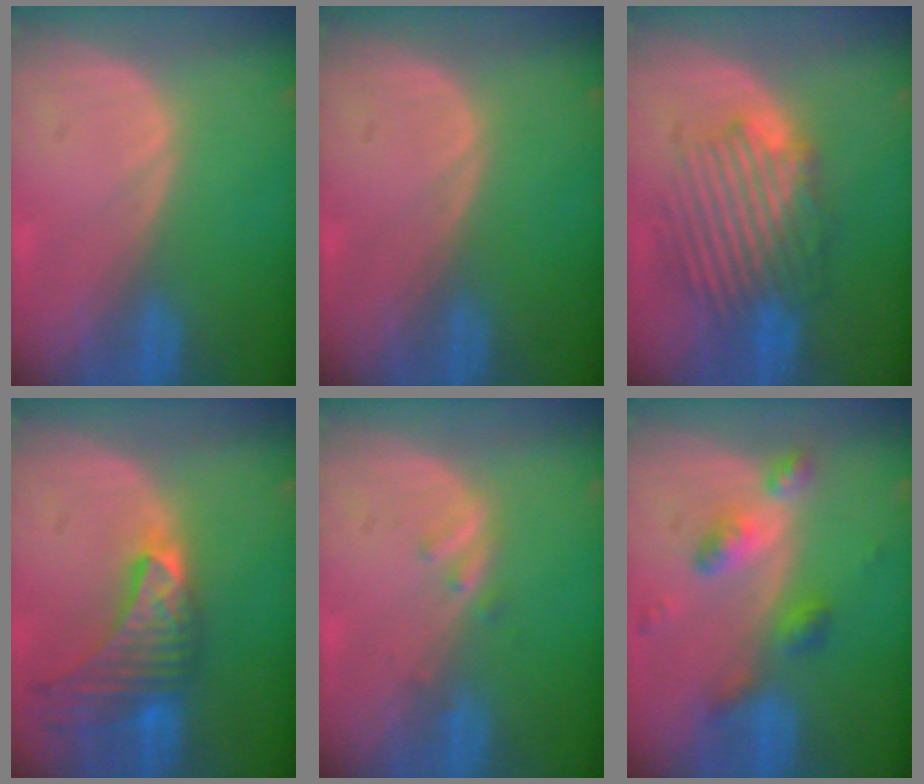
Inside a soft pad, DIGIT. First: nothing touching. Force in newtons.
{"total": 0.0}
{"total": 8.7, "press": 8.6, "slide": 1.6}
{"total": 9.4, "press": 8.4, "slide": 4.3}
{"total": 1.4, "press": 1.4, "slide": 0.2}
{"total": 6.0, "press": 5.3, "slide": 2.9}